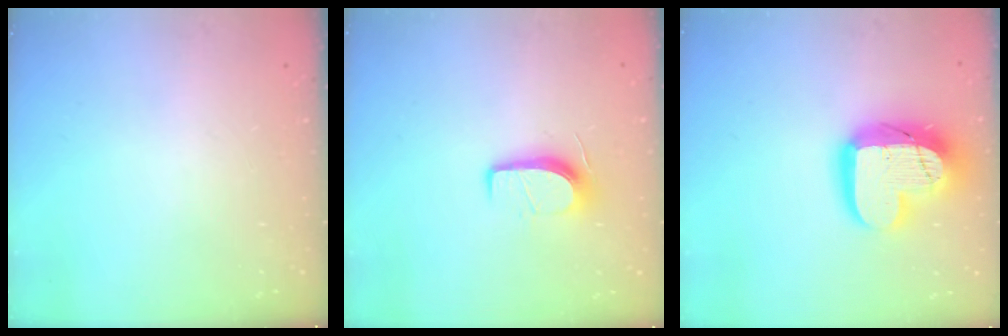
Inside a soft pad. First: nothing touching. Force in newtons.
{"total": 8.0, "press": 7.9, "slide": 1.0}
{"total": 20.6, "press": 20.6, "slide": 1.5}